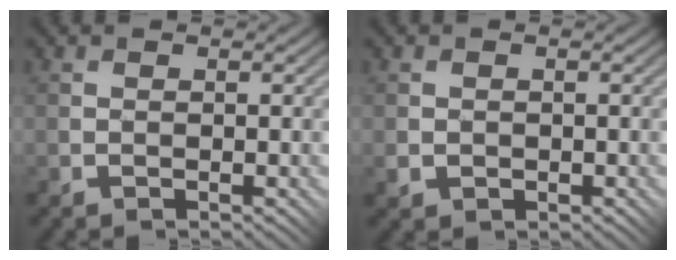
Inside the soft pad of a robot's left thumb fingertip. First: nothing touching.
{"total": 1.3, "force": [0.2, 1.3, 0.2], "torque": [-0.001, -0.002, 0.006]}